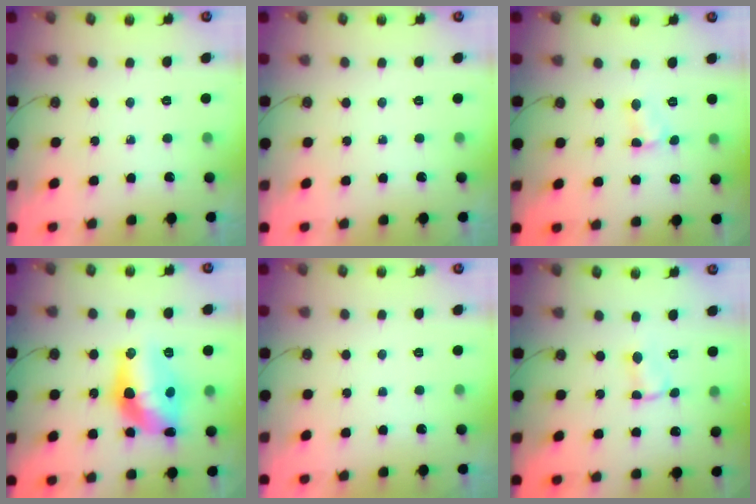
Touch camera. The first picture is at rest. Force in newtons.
{"total": 0.0}
{"total": 3.4, "press": 3.4, "slide": 0.5}
{"total": 15.5, "press": 15.2, "slide": 2.8}
{"total": 0.0}
{"total": 1.1, "press": 0.9, "slide": 0.7}